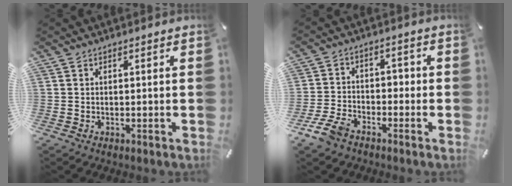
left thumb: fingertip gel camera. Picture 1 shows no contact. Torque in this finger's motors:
{"motor_torque": [1.32, 1.26, -0.15, -0.41, 0.18]}